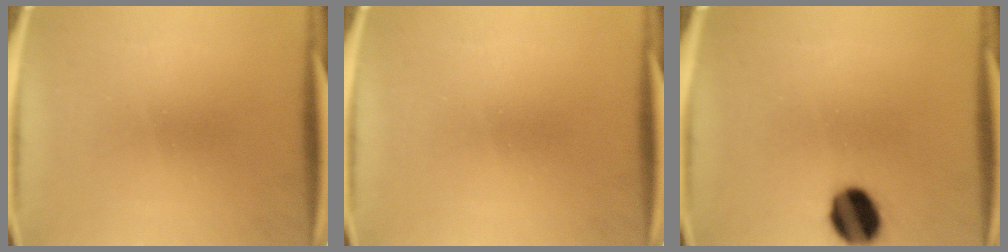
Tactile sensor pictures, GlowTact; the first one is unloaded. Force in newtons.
{"total": 0.0}
{"total": 10.4}